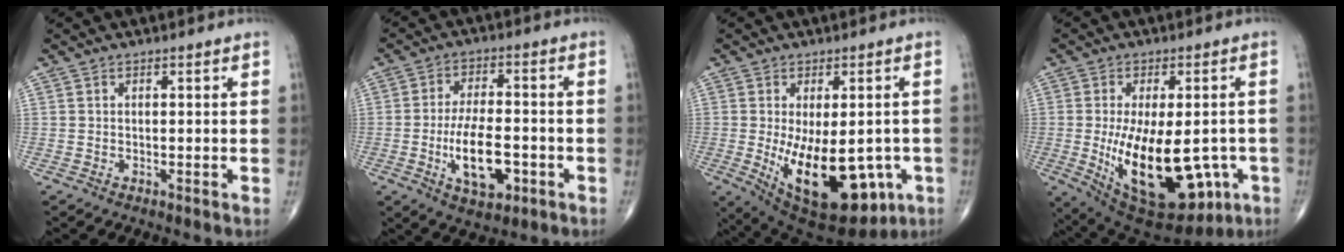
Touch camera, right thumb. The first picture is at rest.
{"total": 11.4, "force": [-3.3, 5.4, 9.5], "torque": [-0.157, 0.011, -0.052]}
{"total": 19.9, "force": [-5.3, 10.1, 16.3], "torque": [-0.225, -0.019, -0.049]}
{"total": 22.1, "force": [-5.0, 11.0, 18.5], "torque": [-0.286, -0.019, -0.043]}